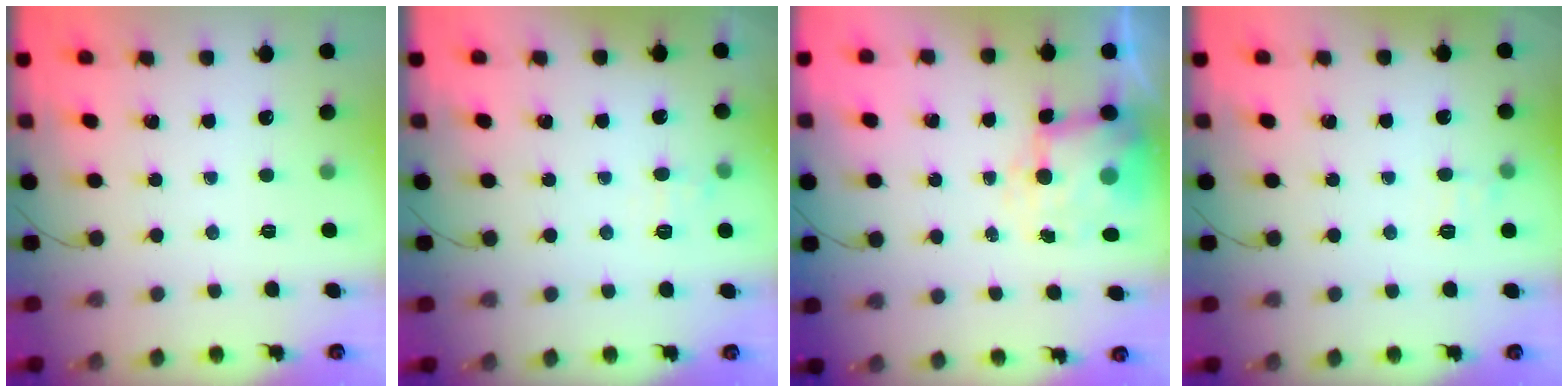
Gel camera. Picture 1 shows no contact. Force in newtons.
{"total": 5.9, "press": 5.7, "slide": 1.7}
{"total": 6.4, "press": 6.4, "slide": 0.5}
{"total": 6.9, "press": 6.7, "slide": 1.6}